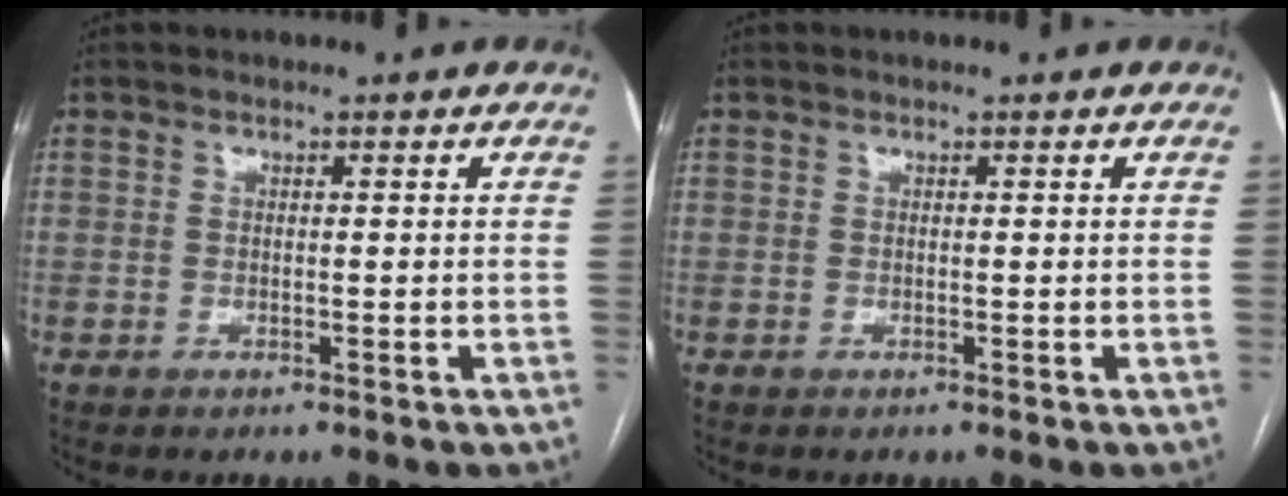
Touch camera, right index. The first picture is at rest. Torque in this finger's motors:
{"motor_torque": [0.00, 0.00, 0.00, 0.00]}